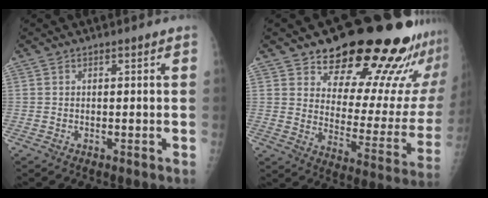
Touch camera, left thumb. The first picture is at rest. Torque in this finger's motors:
{"motor_torque": [0.55, 0.73, 1.08, -1.69, 0.06]}